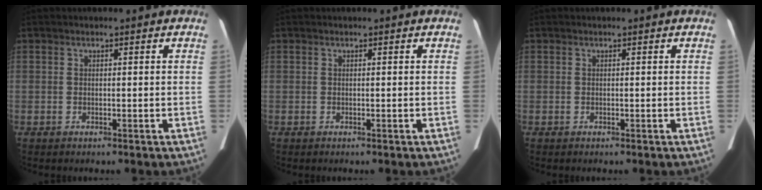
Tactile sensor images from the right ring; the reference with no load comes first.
{"total": 0.0}
{"total": 0.0}